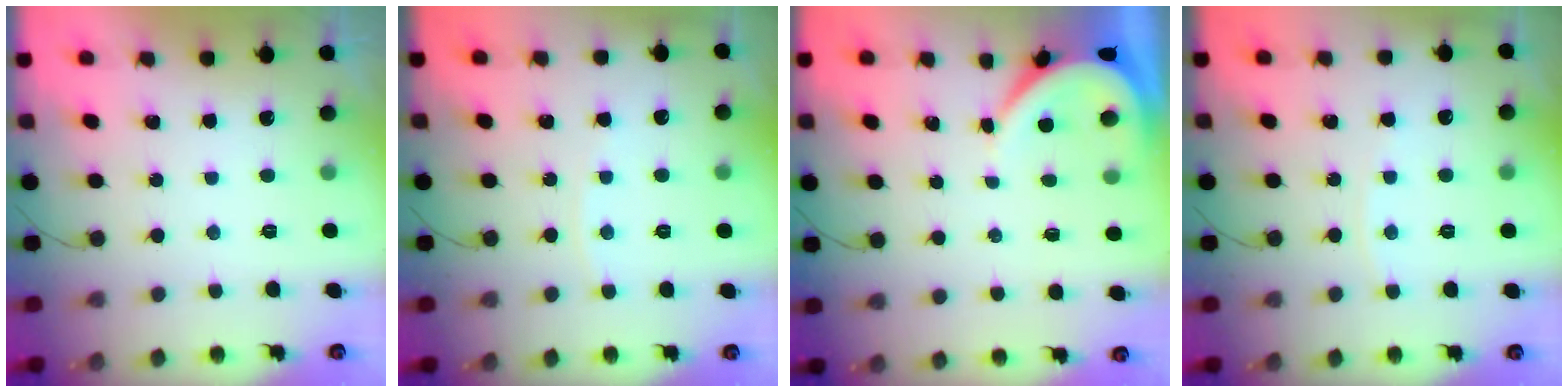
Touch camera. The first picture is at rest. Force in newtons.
{"total": 2.9, "press": 2.8, "slide": 0.4}
{"total": 3.5, "press": 3.4, "slide": 0.4}
{"total": 2.9, "press": 2.8, "slide": 0.4}